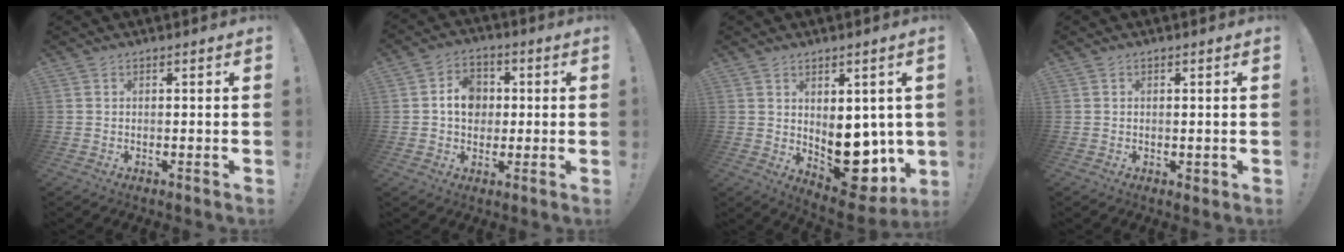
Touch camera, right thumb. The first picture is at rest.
{"total": 9.3, "force": [1.0, 7.8, 4.9], "torque": [-0.065, 0.009, 0.023]}
{"total": 11.8, "force": [-1.1, 8.4, 8.2], "torque": [-0.083, 0.000, -0.002]}
{"total": 1.4, "force": [0.2, 1.1, 0.7], "torque": [-0.007, -0.001, 0.005]}